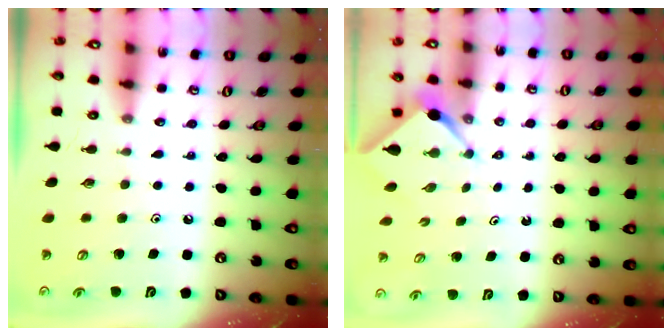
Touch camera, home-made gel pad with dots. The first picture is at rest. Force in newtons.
{"total": 2.5, "press": 2.5, "slide": 0.2}